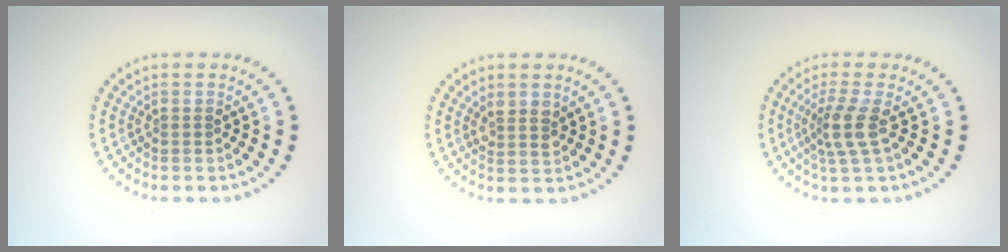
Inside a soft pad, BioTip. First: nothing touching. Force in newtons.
{"total": 1.7, "press": 1.5, "slide": 0.8}
{"total": 2.6, "press": 2.0, "slide": 1.8}